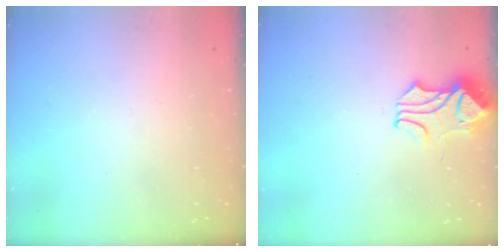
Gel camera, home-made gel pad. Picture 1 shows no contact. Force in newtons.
{"total": 1.8, "press": 1.7, "slide": 0.7}